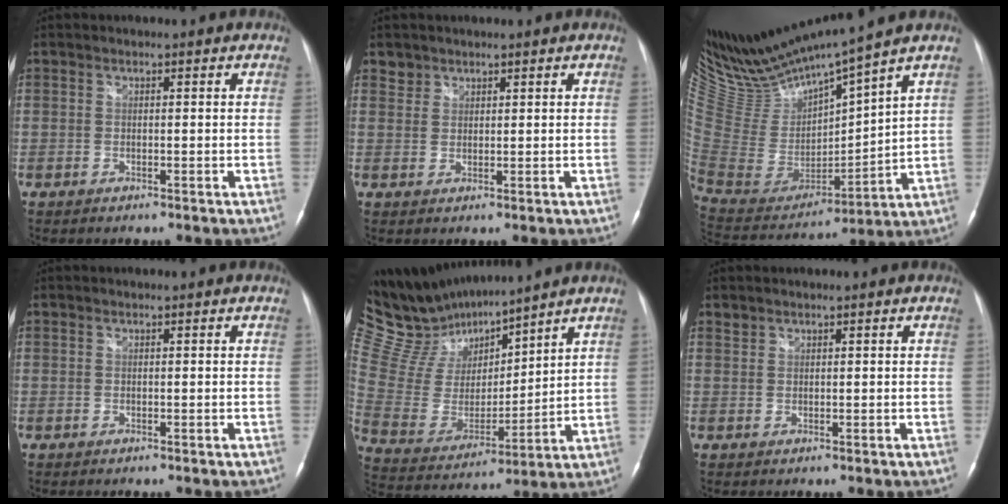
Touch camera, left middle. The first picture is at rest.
{"total": 1.9, "force": [1.4, 1.2, -0.3], "torque": [0.014, 0.007, 0.020]}
{"total": 16.7, "force": [15.3, -0.7, 6.6], "torque": [-0.145, -0.031, 0.312]}
{"total": 0.0}
{"total": 16.5, "force": [15.4, 3.2, 5.2], "torque": [-0.117, 0.003, 0.303]}
{"total": 0.8, "force": [0.7, 0.4, -0.1], "torque": [0.003, 0.005, 0.013]}